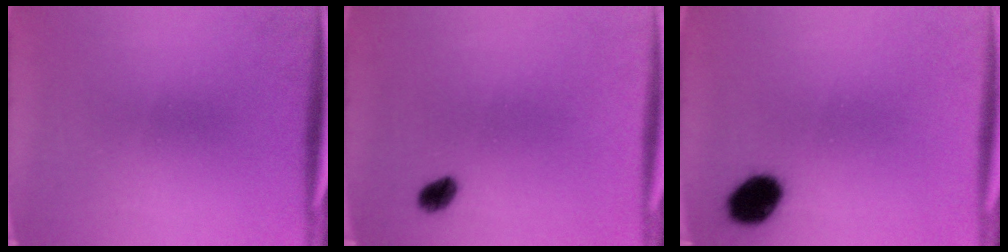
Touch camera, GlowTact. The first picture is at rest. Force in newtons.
{"total": 2.8}
{"total": 7.5}